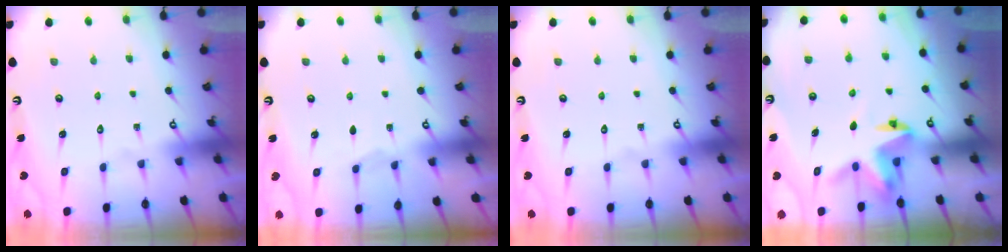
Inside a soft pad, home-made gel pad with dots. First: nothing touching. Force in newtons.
{"total": 2.3, "press": 2.2, "slide": 0.4}
{"total": 0.0}
{"total": 4.6, "press": 4.6, "slide": 0.2}